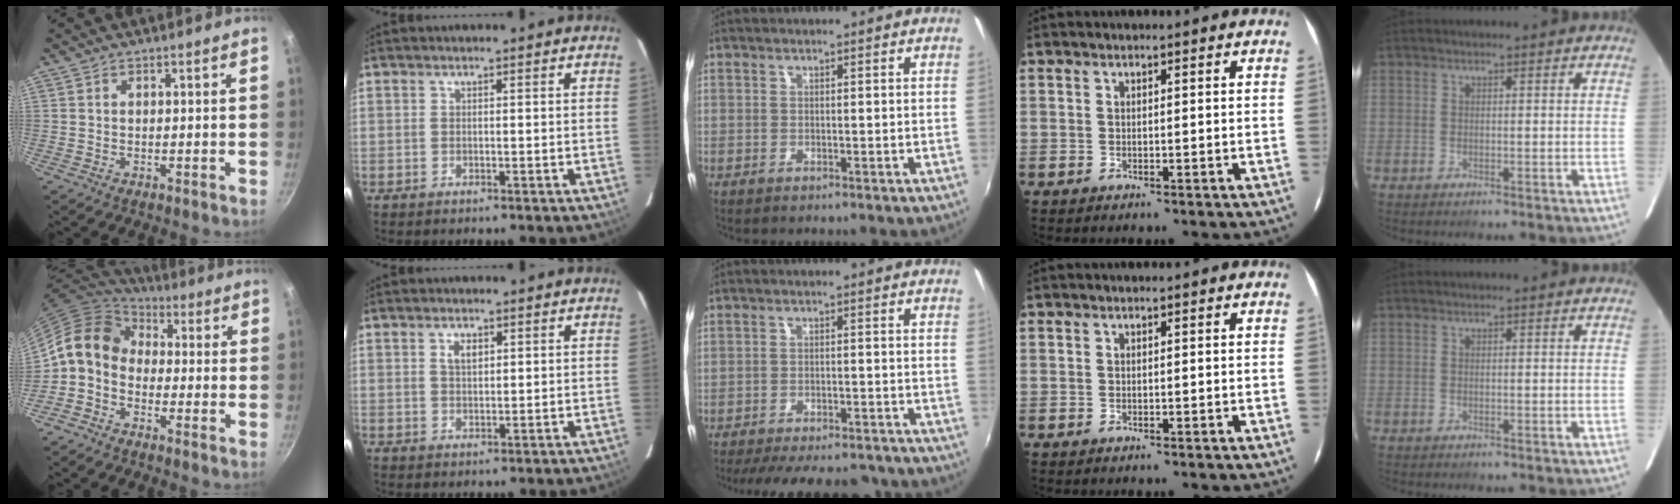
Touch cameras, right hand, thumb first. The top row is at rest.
{"thumb": {"total": 10.4, "force": [-1.1, 8.0, 6.5], "torque": [-0.102, 0.044, -0.046]}, "index": {"total": 2.6, "force": [1.1, 1.5, 1.9], "torque": [-0.031, 0.004, 0.019]}, "middle": {"total": 17.9, "force": [-15.2, 5.4, 7.7], "torque": [-0.161, -0.011, -0.199]}}